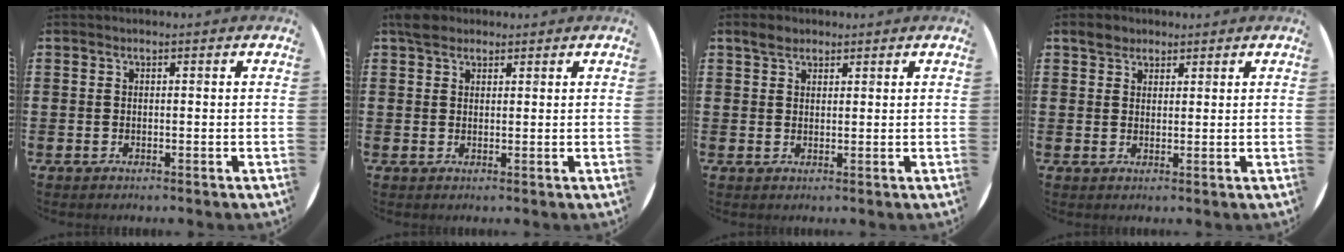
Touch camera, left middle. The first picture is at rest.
{"total": 2.4, "force": [2.1, 1.1, 0.6], "torque": [-0.007, 0.005, 0.038]}
{"total": 2.2, "force": [1.9, 1.0, 0.6], "torque": [-0.005, 0.004, 0.034]}
{"total": 2.5, "force": [2.1, 1.4, 0.2], "torque": [0.001, 0.005, 0.038]}